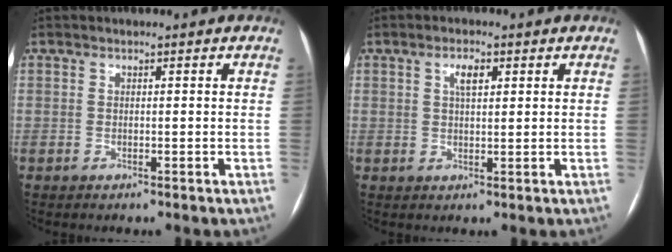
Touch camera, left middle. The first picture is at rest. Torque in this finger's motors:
{"motor_torque": [0.46, -0.46, 0.20, 0.01]}